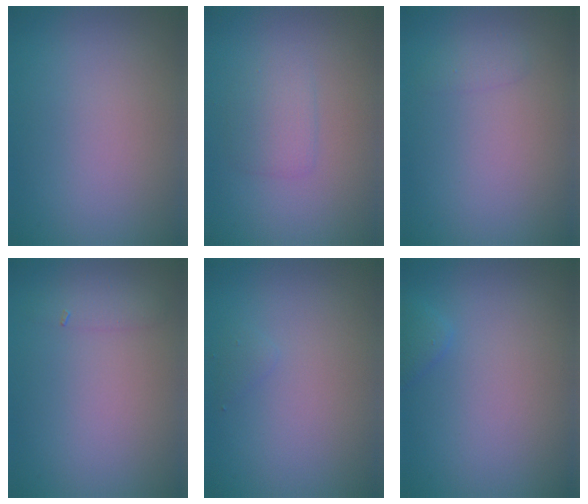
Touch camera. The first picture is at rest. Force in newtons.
{"total": 1.9, "press": 1.9, "slide": 0.1}
{"total": 0.9, "press": 0.9, "slide": 0.1}
{"total": 1.3, "press": 1.3, "slide": 0.0}
{"total": 0.6, "press": 0.6, "slide": 0.0}
{"total": 1.6, "press": 1.6, "slide": 0.2}